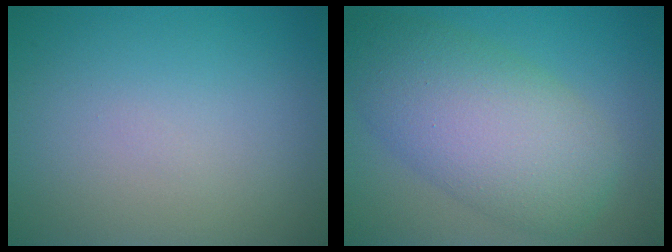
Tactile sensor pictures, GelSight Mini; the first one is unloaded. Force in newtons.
{"total": 8.5, "press": 8.5, "slide": 0.3}